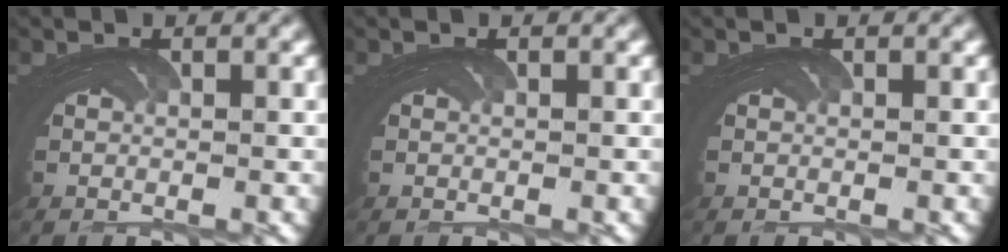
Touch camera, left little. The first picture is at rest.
{"total": 0.0}
{"total": 0.0}